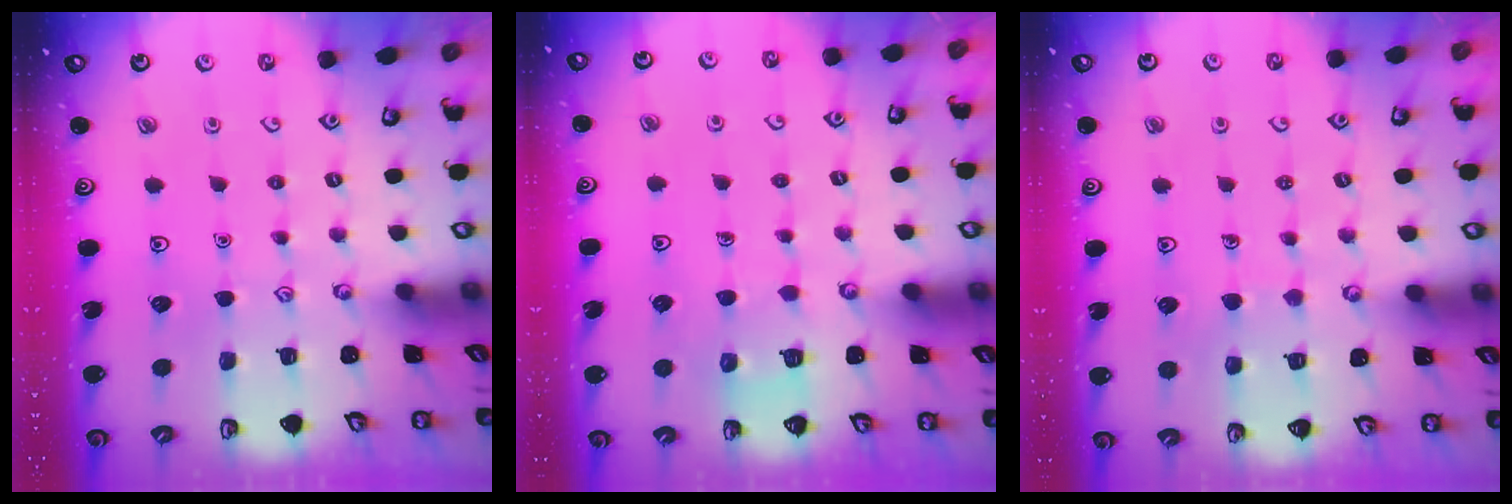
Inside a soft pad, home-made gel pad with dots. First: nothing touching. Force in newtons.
{"total": 2.6, "press": 2.6, "slide": 0.1}
{"total": 4.7, "press": 4.7, "slide": 0.3}